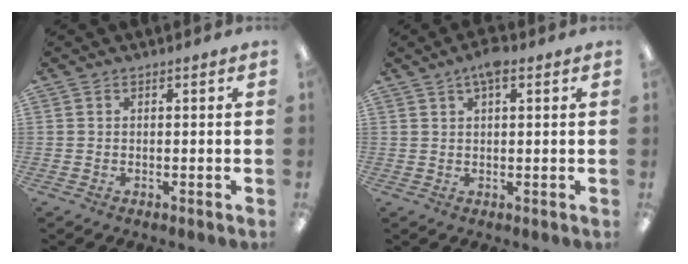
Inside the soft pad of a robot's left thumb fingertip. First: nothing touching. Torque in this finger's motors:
{"motor_torque": [-0.16, -0.13, -0.28, 0.39, -0.09]}